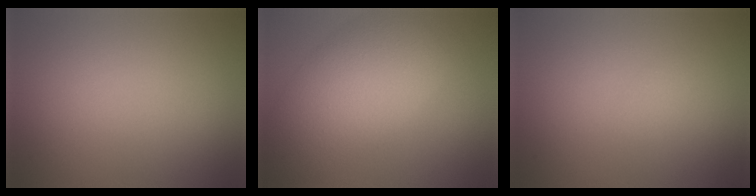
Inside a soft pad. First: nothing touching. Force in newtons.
{"total": 9.2, "press": 9.2, "slide": 0.4}
{"total": 0.7, "press": 0.7, "slide": 0.1}